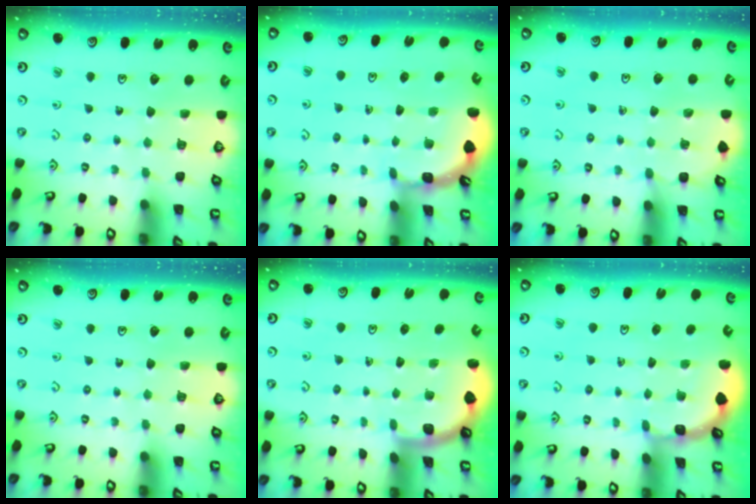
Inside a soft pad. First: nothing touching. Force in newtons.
{"total": 1.5, "press": 1.5, "slide": 0.1}
{"total": 5.7, "press": 5.6, "slide": 0.6}
{"total": 0.0}
{"total": 1.8, "press": 1.8, "slide": 0.0}
{"total": 2.1, "press": 2.1, "slide": 0.1}